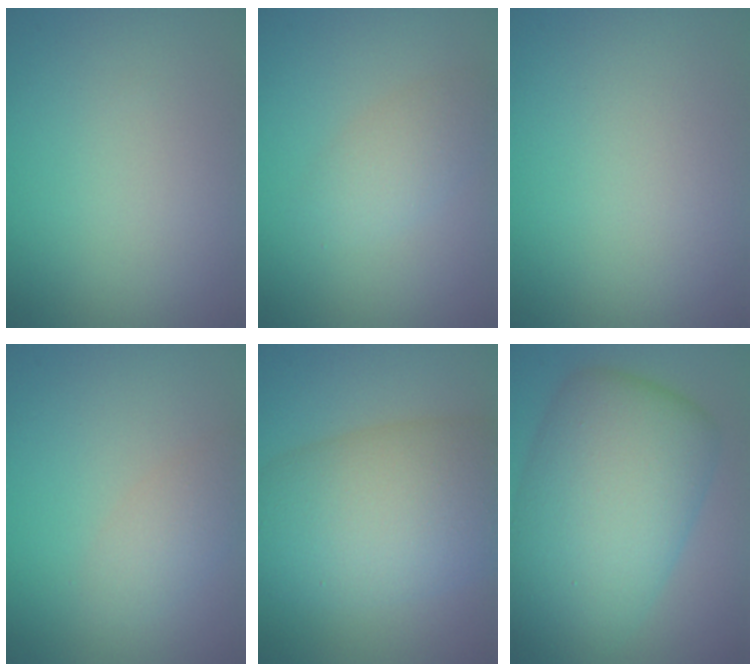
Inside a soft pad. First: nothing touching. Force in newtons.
{"total": 2.2, "press": 2.2, "slide": 0.0}
{"total": 0.0}
{"total": 2.1, "press": 2.1, "slide": 0.1}
{"total": 10.1, "press": 10.1, "slide": 0.3}
{"total": 11.4, "press": 11.4, "slide": 0.2}